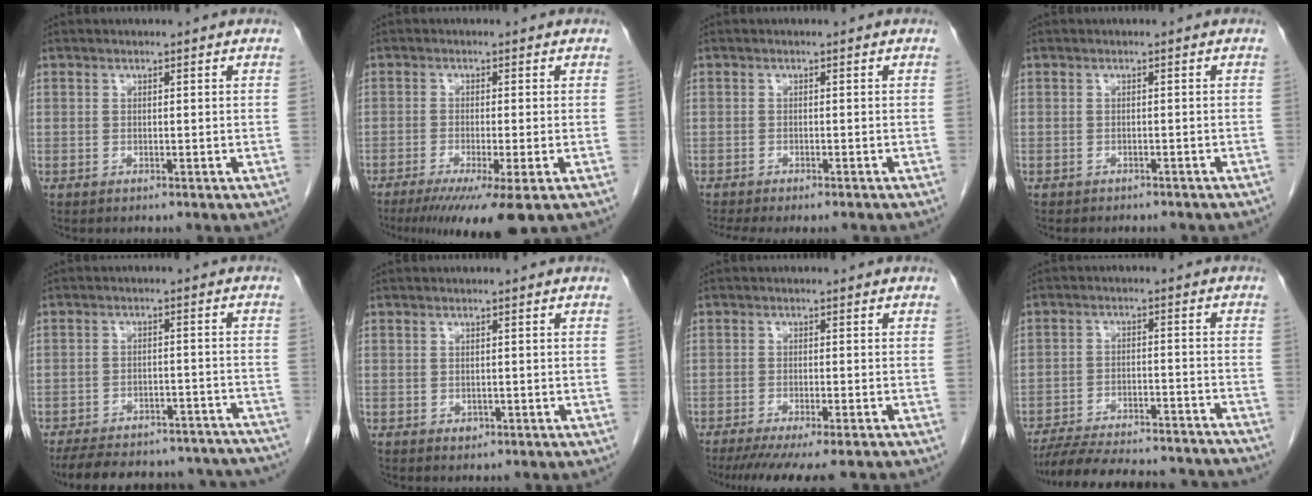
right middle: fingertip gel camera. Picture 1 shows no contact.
{"total": 9.0, "force": [-5.8, 0.2, 6.9], "torque": [-0.101, -0.023, -0.093]}
{"total": 6.2, "force": [-5.5, 1.2, 2.8], "torque": [-0.031, -0.003, -0.078]}
{"total": 6.3, "force": [-5.4, 2.3, 2.3], "torque": [-0.029, -0.001, -0.054]}
{"total": 25.8, "force": [-23.0, 7.3, 9.0], "torque": [-0.139, -0.003, -0.285]}
{"total": 0.9, "force": [-0.3, 0.7, 0.4], "torque": [-0.007, 0.001, -0.001]}
{"total": 11.1, "force": [-9.2, 1.3, 6.1], "torque": [-0.078, -0.021, -0.132]}
{"total": 23.5, "force": [-21.6, 3.6, 8.6], "torque": [-0.133, -0.015, -0.291]}